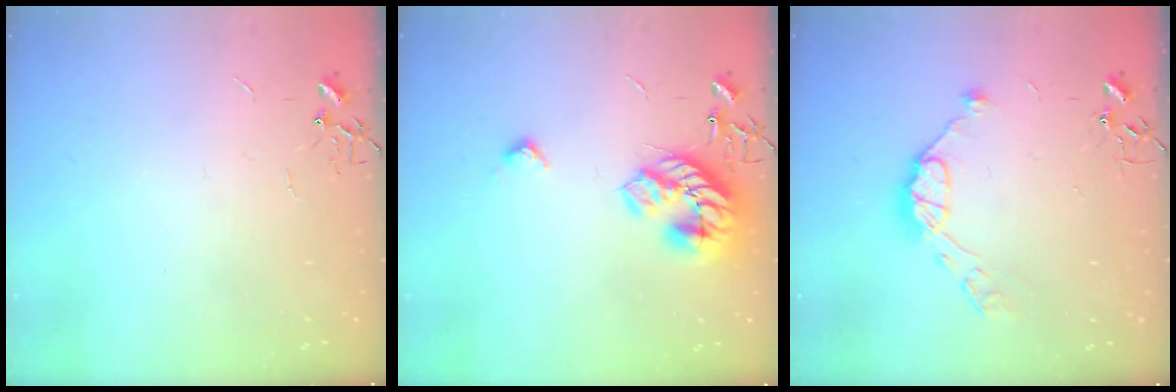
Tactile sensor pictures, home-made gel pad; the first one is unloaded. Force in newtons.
{"total": 17.4, "press": 17.4, "slide": 0.6}
{"total": 10.5, "press": 10.5, "slide": 0.7}